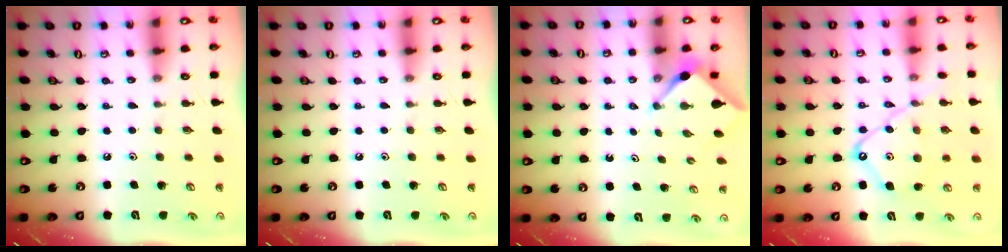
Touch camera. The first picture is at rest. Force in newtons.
{"total": 0.0}
{"total": 3.0, "press": 2.9, "slide": 0.4}
{"total": 12.8, "press": 12.7, "slide": 1.2}